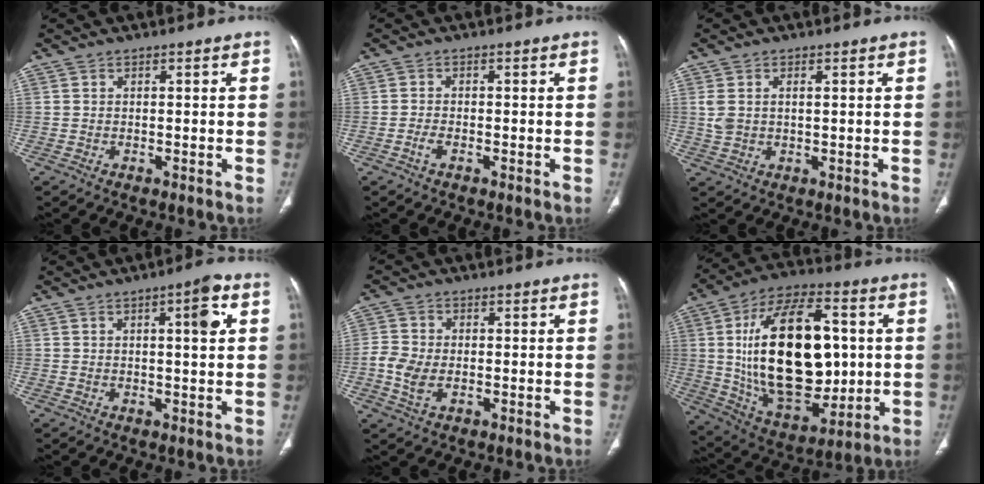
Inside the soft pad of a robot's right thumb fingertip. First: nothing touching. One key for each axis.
{"total": 1.3, "fx": -0.8, "fy": 0.6, "fz": 0.9, "tx": -0.024, "ty": 0.002, "tz": -0.018}
{"total": 4.0, "fx": 0.7, "fy": 2.5, "fz": 3.1, "tx": -0.080, "ty": 0.009, "tz": 0.019}
{"total": 5.5, "fx": 1.4, "fy": 1.4, "fz": 5.2, "tx": -0.073, "ty": 0.003, "tz": 0.018}
{"total": 5.5, "fx": -1.3, "fy": 3.7, "fz": 4.0, "tx": -0.091, "ty": 0.008, "tz": -0.027}
{"total": 28.5, "fx": 2.3, "fy": 15.7, "fz": 23.6, "tx": -0.379, "ty": -0.007, "tz": 0.050}